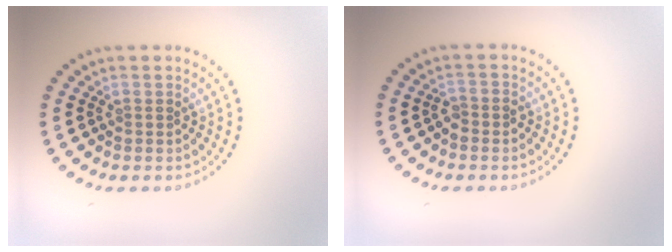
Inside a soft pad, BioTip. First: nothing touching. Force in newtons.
{"total": 0.9, "press": 0.8, "slide": 0.5}